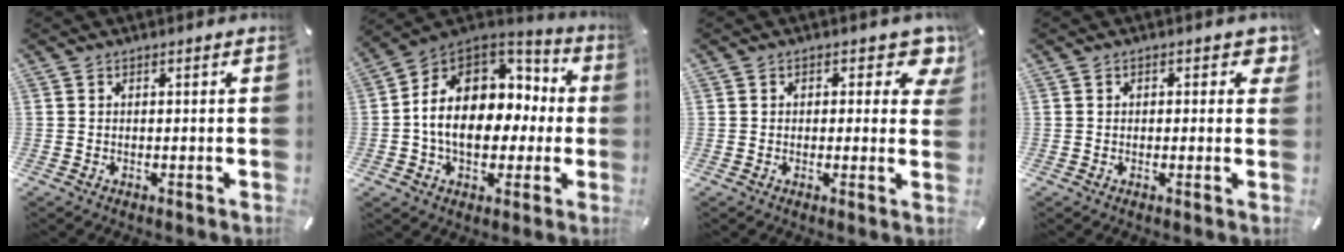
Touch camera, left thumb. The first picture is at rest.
{"total": 16.0, "force": [0.0, 12.5, 10.0], "torque": [-0.175, -0.003, 0.001]}
{"total": 5.1, "force": [2.6, 3.1, 3.2], "torque": [-0.023, -0.014, 0.036]}
{"total": 2.4, "force": [0.6, 1.6, 1.7], "torque": [-0.010, -0.001, 0.005]}